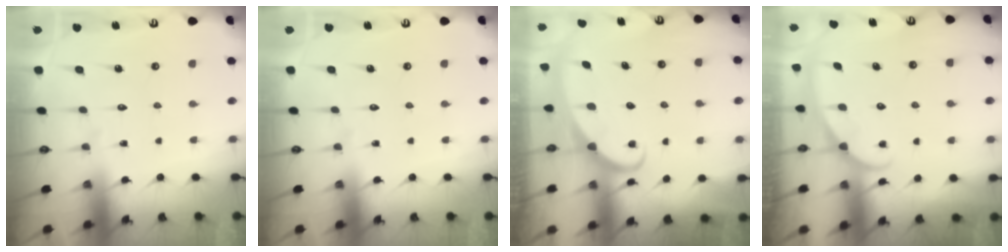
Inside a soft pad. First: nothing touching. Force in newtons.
{"total": 0.0}
{"total": 2.6, "press": 2.6, "slide": 0.4}
{"total": 1.4, "press": 1.4, "slide": 0.2}